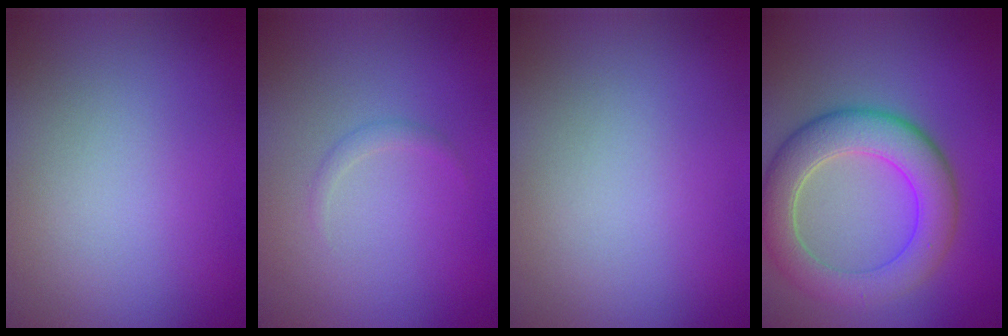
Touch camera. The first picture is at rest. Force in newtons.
{"total": 0.7, "press": 0.7, "slide": 0.0}
{"total": 0.0}
{"total": 6.8, "press": 6.8, "slide": 0.6}